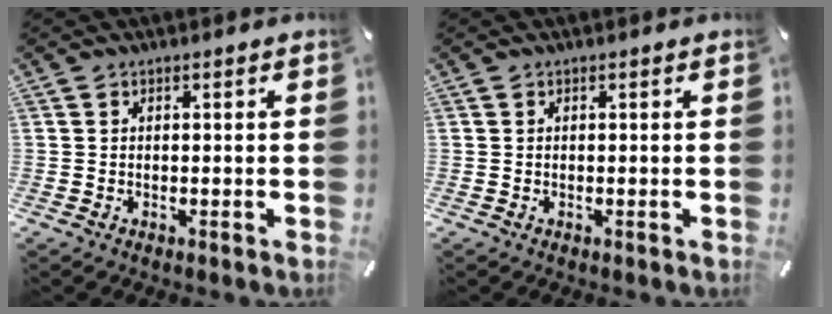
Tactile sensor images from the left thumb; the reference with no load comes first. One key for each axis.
{"total": 0.0}